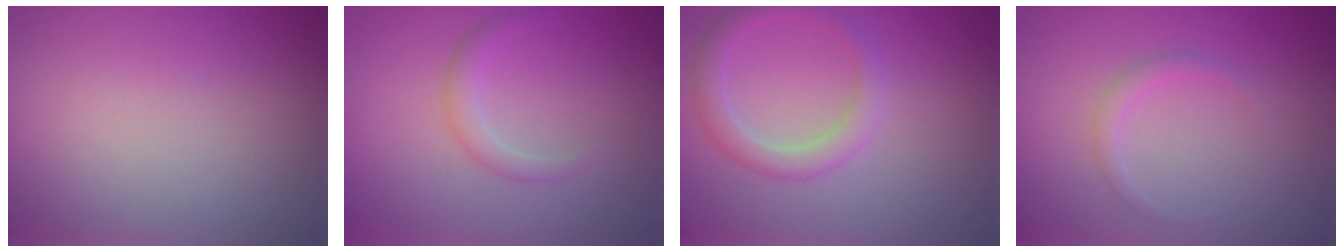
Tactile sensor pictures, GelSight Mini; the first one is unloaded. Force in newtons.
{"total": 1.4, "press": 1.4, "slide": 0.1}
{"total": 2.7, "press": 2.7, "slide": 0.2}
{"total": 1.2, "press": 1.1, "slide": 0.2}